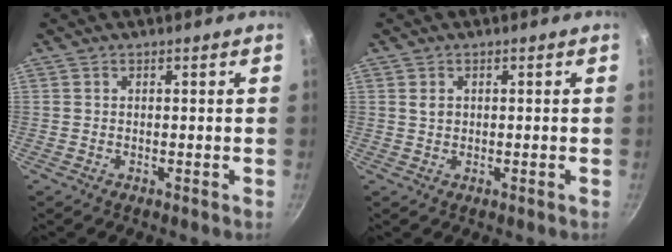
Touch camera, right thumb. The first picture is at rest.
{"total": 1.2, "force": [0.3, 0.8, 0.8], "torque": [-0.016, 0.004, 0.006]}